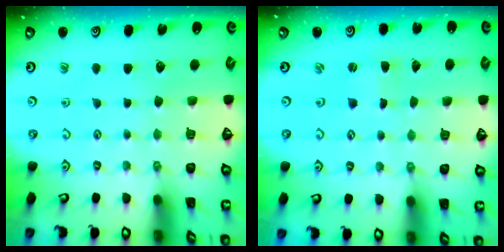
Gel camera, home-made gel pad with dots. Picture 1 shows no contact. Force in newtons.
{"total": 1.0, "press": 1.0, "slide": 0.3}